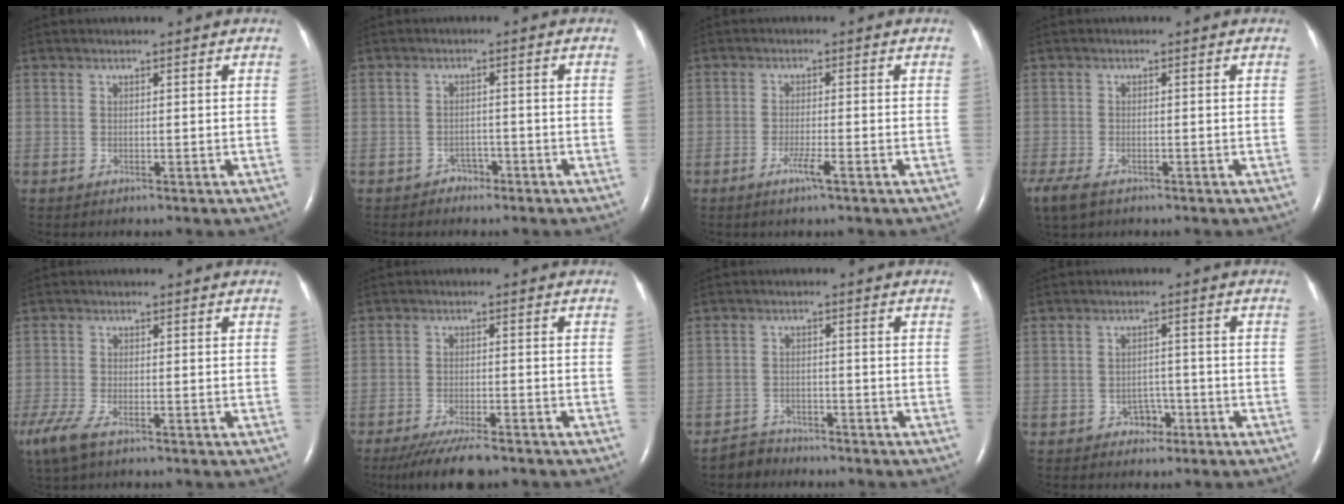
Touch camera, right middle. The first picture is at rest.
{"total": 1.8, "force": [-1.4, 1.2, 0.2], "torque": [-0.004, 0.005, -0.023]}
{"total": 2.8, "force": [-1.6, -0.1, 2.3], "torque": [-0.048, -0.005, -0.031]}
{"total": 9.2, "force": [-5.9, 4.8, 5.2], "torque": [-0.136, -0.019, -0.095]}
{"total": 7.3, "force": [-4.7, 2.5, 4.9], "torque": [-0.109, -0.020, -0.087]}
{"total": 8.5, "force": [-7.1, 1.2, 4.4], "torque": [-0.075, -0.021, -0.116]}
{"total": 3.0, "force": [-2.7, 1.2, -0.7], "torque": [0.011, 0.000, -0.049]}
{"total": 2.8, "force": [-1.6, 2.1, 1.0], "torque": [-0.007, 0.009, -0.020]}